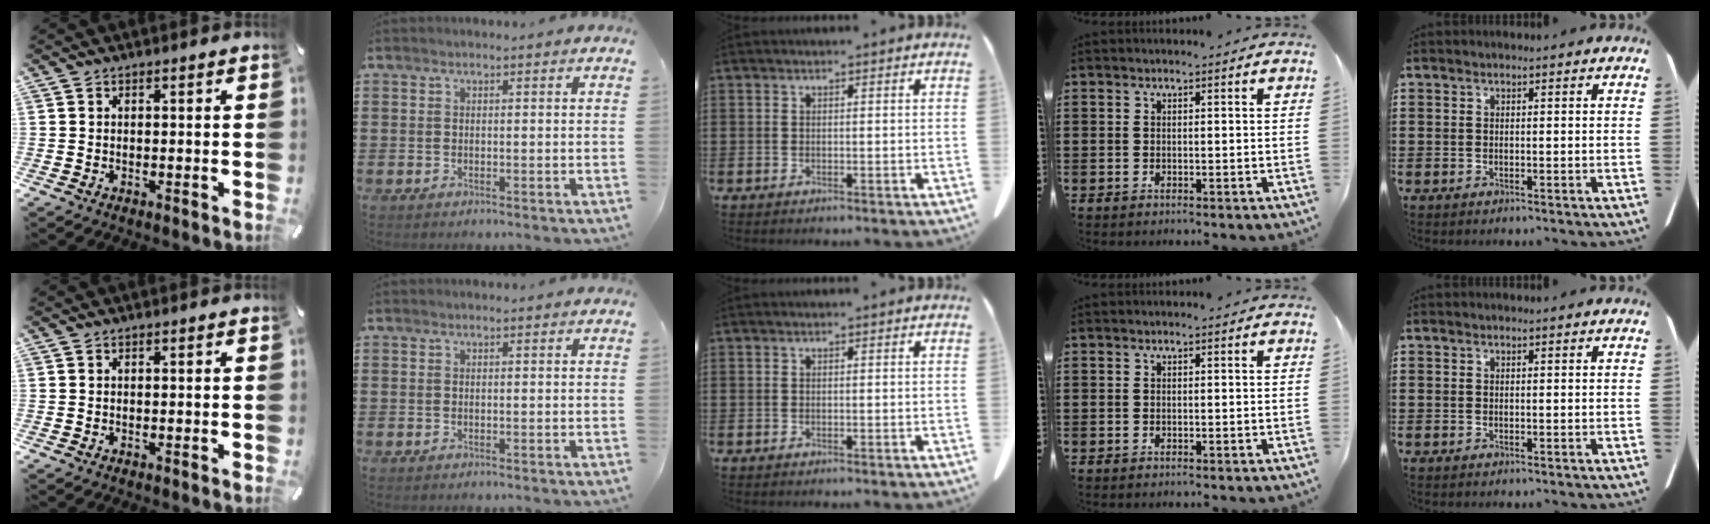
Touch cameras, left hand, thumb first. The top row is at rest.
{}